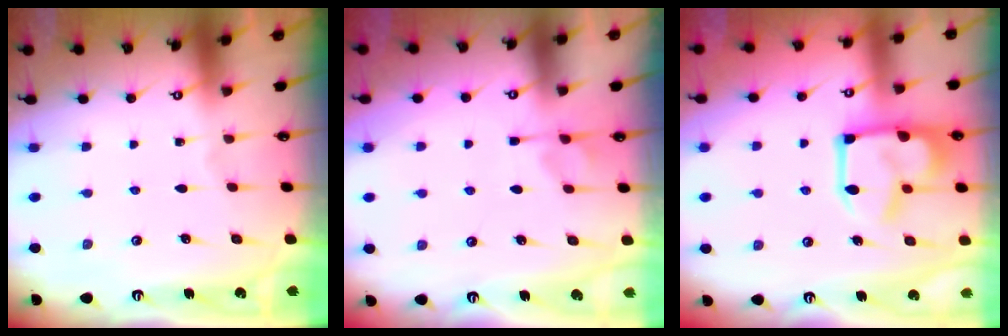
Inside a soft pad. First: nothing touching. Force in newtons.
{"total": 0.9, "press": 0.1, "slide": 0.9}
{"total": 15.6, "press": 15.6, "slide": 1.2}